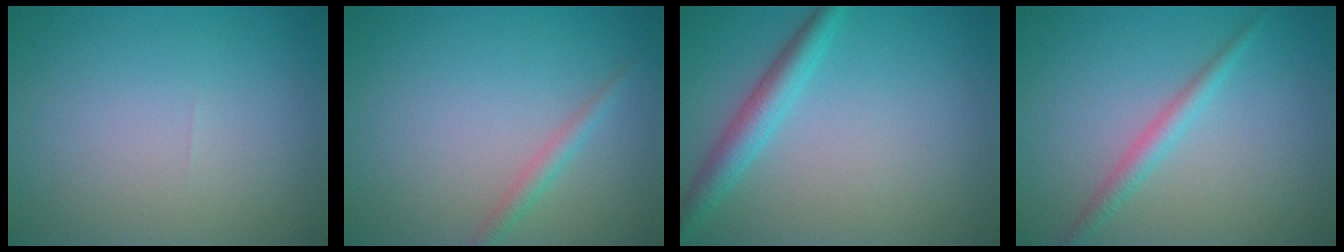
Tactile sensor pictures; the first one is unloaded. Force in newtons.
{"total": 1.4, "press": 1.4, "slide": 0.1}
{"total": 3.1, "press": 3.1, "slide": 0.2}
{"total": 1.9, "press": 1.9, "slide": 0.0}